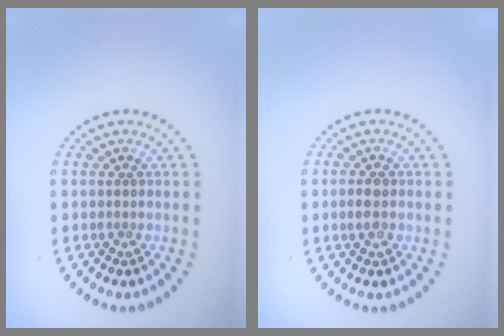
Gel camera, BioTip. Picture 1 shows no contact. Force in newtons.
{"total": 1.5, "press": 1.5, "slide": 0.1}